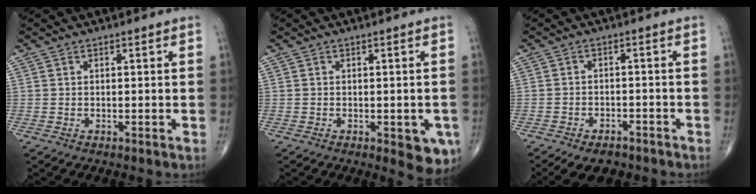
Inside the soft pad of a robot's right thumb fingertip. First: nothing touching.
{"total": 6.1, "force": [-2.1, 2.6, 5.1], "torque": [-0.040, -0.006, -0.022]}
{"total": 7.5, "force": [-5.8, 3.7, 2.9], "torque": [-0.032, 0.022, -0.083]}